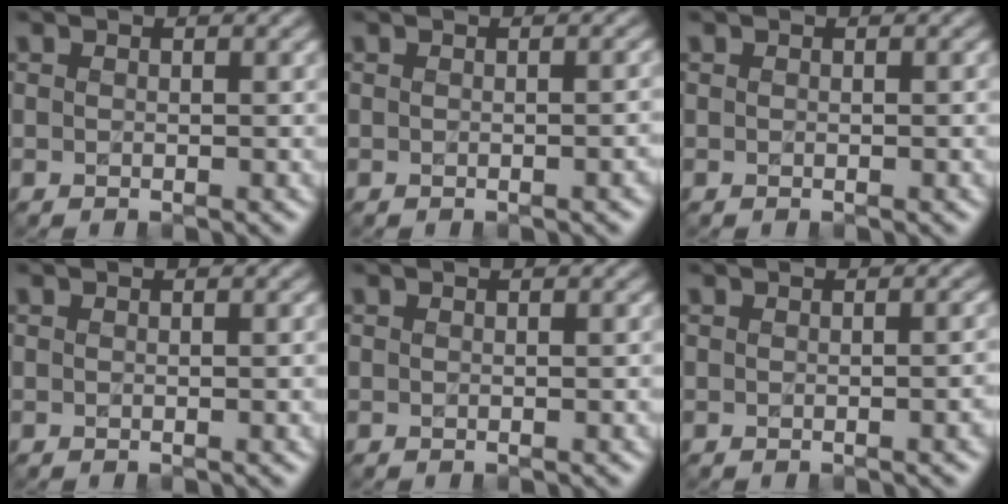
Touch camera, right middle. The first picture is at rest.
{"total": 2.4, "force": [-0.3, 1.1, 2.1], "torque": [0.001, 0.006, 0.001]}
{"total": 1.0, "force": [0.0, 0.4, 1.0], "torque": [-0.004, 0.003, 0.002]}
{"total": 1.4, "force": [0.0, 0.5, 1.3], "torque": [-0.006, 0.003, 0.003]}
{"total": 0.6, "force": [0.0, 0.3, 0.6], "torque": [-0.001, 0.001, 0.000]}
{"total": 3.1, "force": [-0.4, 1.4, 2.8], "torque": [-0.012, 0.004, 0.000]}